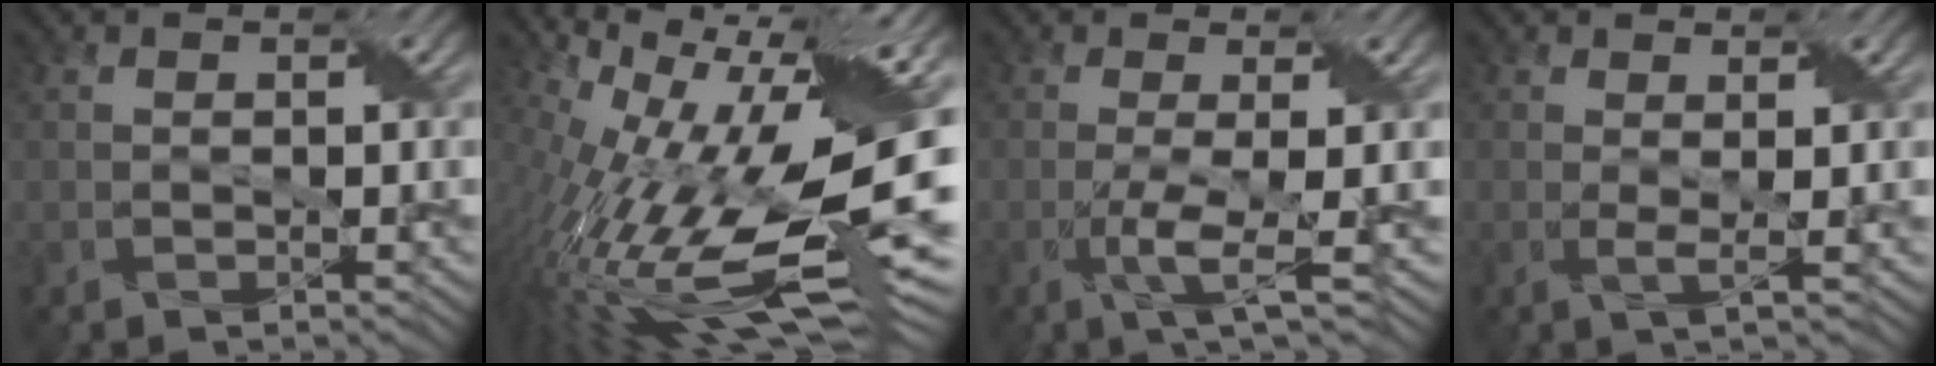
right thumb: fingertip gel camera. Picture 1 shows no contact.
{"total": 18.1, "force": [-1.2, 6.8, 16.8], "torque": [-0.305, 0.002, -0.026]}
{"total": 4.4, "force": [-1.1, 0.7, 4.2], "torque": [-0.077, 0.002, -0.025]}
{"total": 1.8, "force": [0.3, 0.4, 1.8], "torque": [-0.037, 0.000, 0.002]}